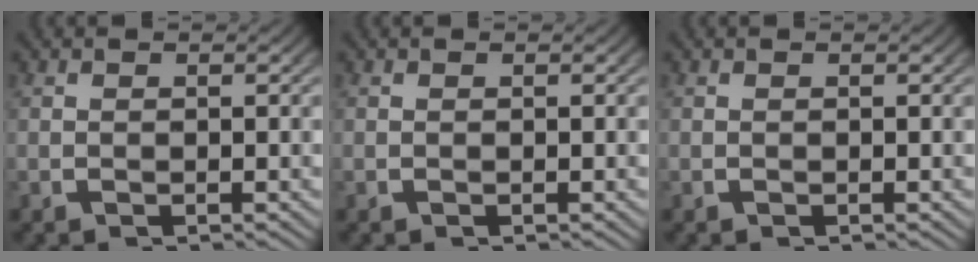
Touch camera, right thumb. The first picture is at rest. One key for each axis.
{"total": 0.0}
{"total": 0.0}